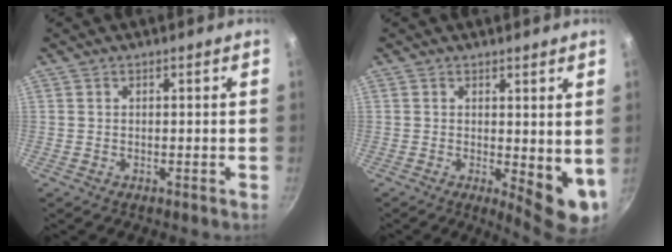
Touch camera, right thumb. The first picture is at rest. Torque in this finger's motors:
{"motor_torque": [-0.29, 0.78, 0.05, 0.02, 0.21]}